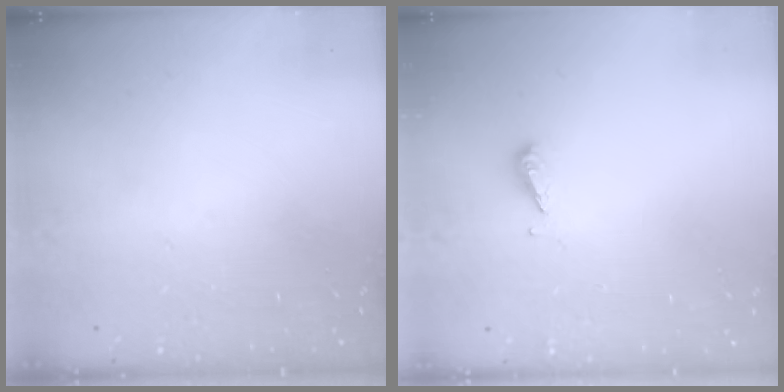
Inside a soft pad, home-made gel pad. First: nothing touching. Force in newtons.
{"total": 3.1, "press": 3.1, "slide": 0.2}